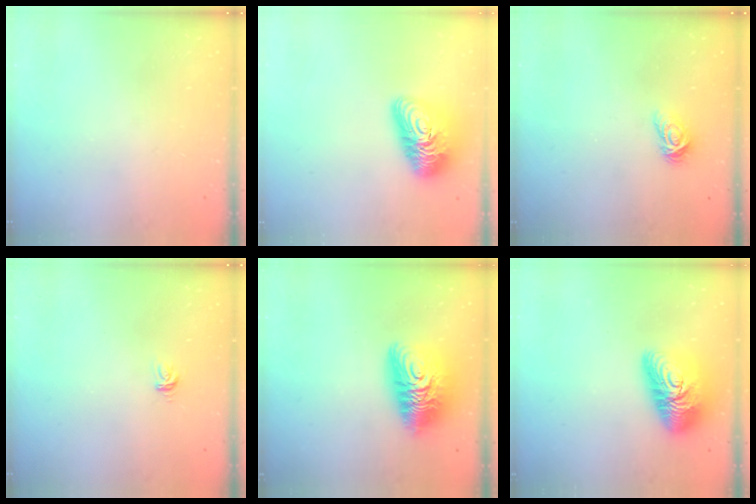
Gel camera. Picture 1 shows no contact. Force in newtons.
{"total": 16.0, "press": 16.0, "slide": 1.2}
{"total": 4.5, "press": 4.4, "slide": 0.7}
{"total": 3.6, "press": 3.6, "slide": 0.3}
{"total": 14.7, "press": 14.6, "slide": 1.3}
{"total": 16.5, "press": 16.4, "slide": 1.1}